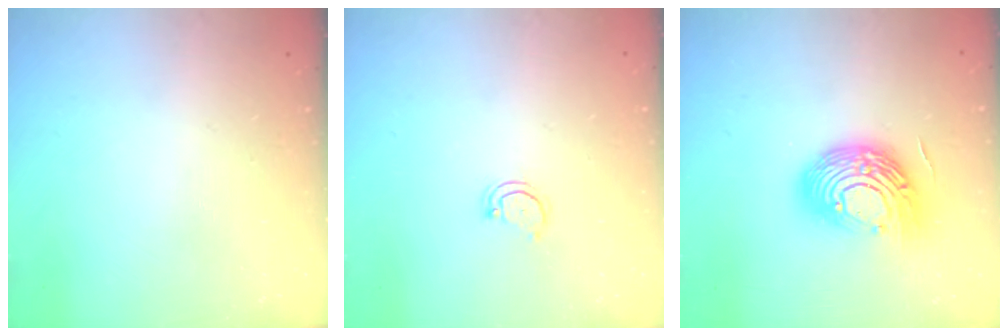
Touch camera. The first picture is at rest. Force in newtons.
{"total": 3.3, "press": 3.3, "slide": 0.5}
{"total": 17.0, "press": 16.9, "slide": 1.2}